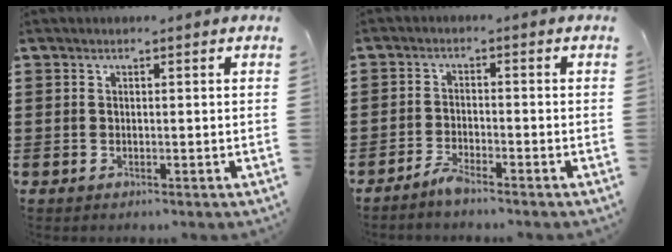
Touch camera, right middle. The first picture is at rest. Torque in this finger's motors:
{"motor_torque": [-0.45, 0.05, 0.06, -0.01]}